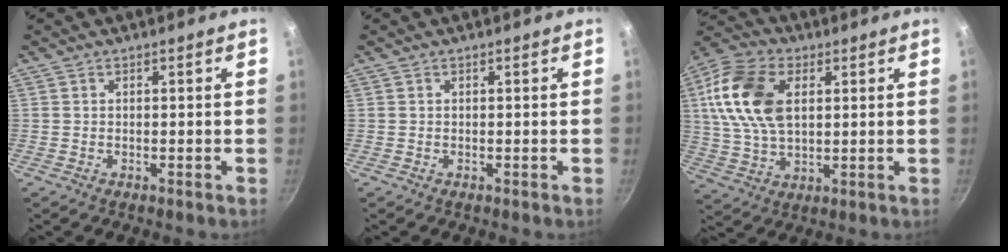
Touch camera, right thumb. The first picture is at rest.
{"total": 0.0}
{"total": 16.4, "force": [3.7, 10.4, 12.1], "torque": [-0.223, 0.003, 0.066]}